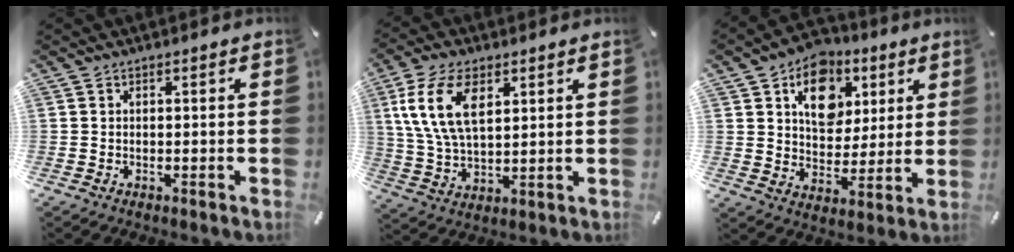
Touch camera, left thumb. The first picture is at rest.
{"total": 11.9, "force": [4.5, 6.6, 8.8], "torque": [-0.215, 0.001, 0.080]}
{"total": 13.3, "force": [6.0, 10.3, 5.9], "torque": [-0.079, -0.026, 0.108]}